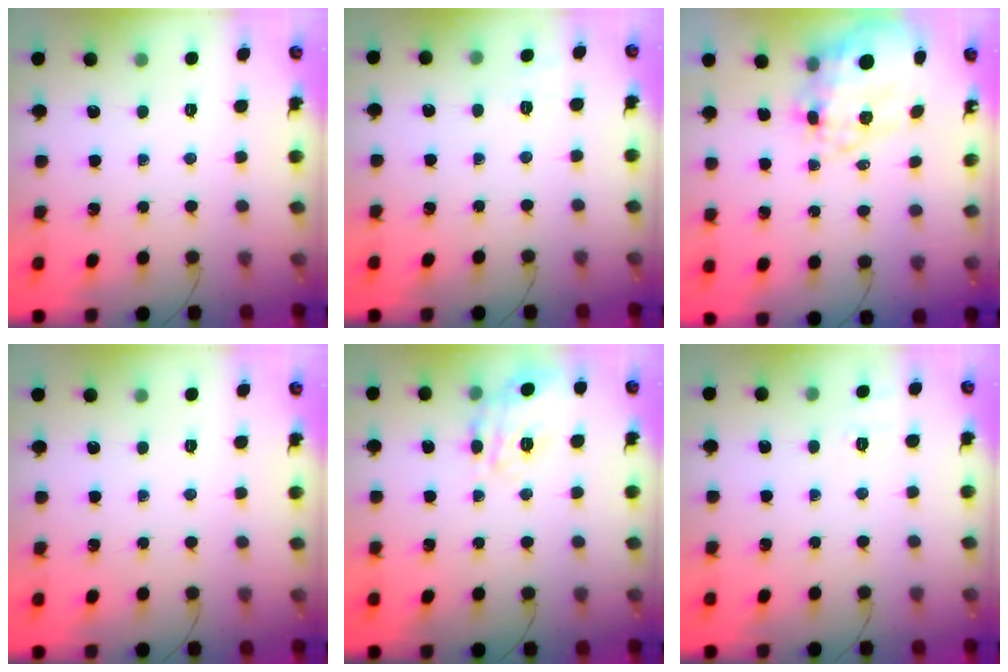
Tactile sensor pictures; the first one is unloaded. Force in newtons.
{"total": 2.0, "press": 1.1, "slide": 1.7}
{"total": 14.6, "press": 14.3, "slide": 3.1}
{"total": 0.0}
{"total": 11.8, "press": 11.7, "slide": 0.7}
{"total": 3.2, "press": 2.7, "slide": 1.8}